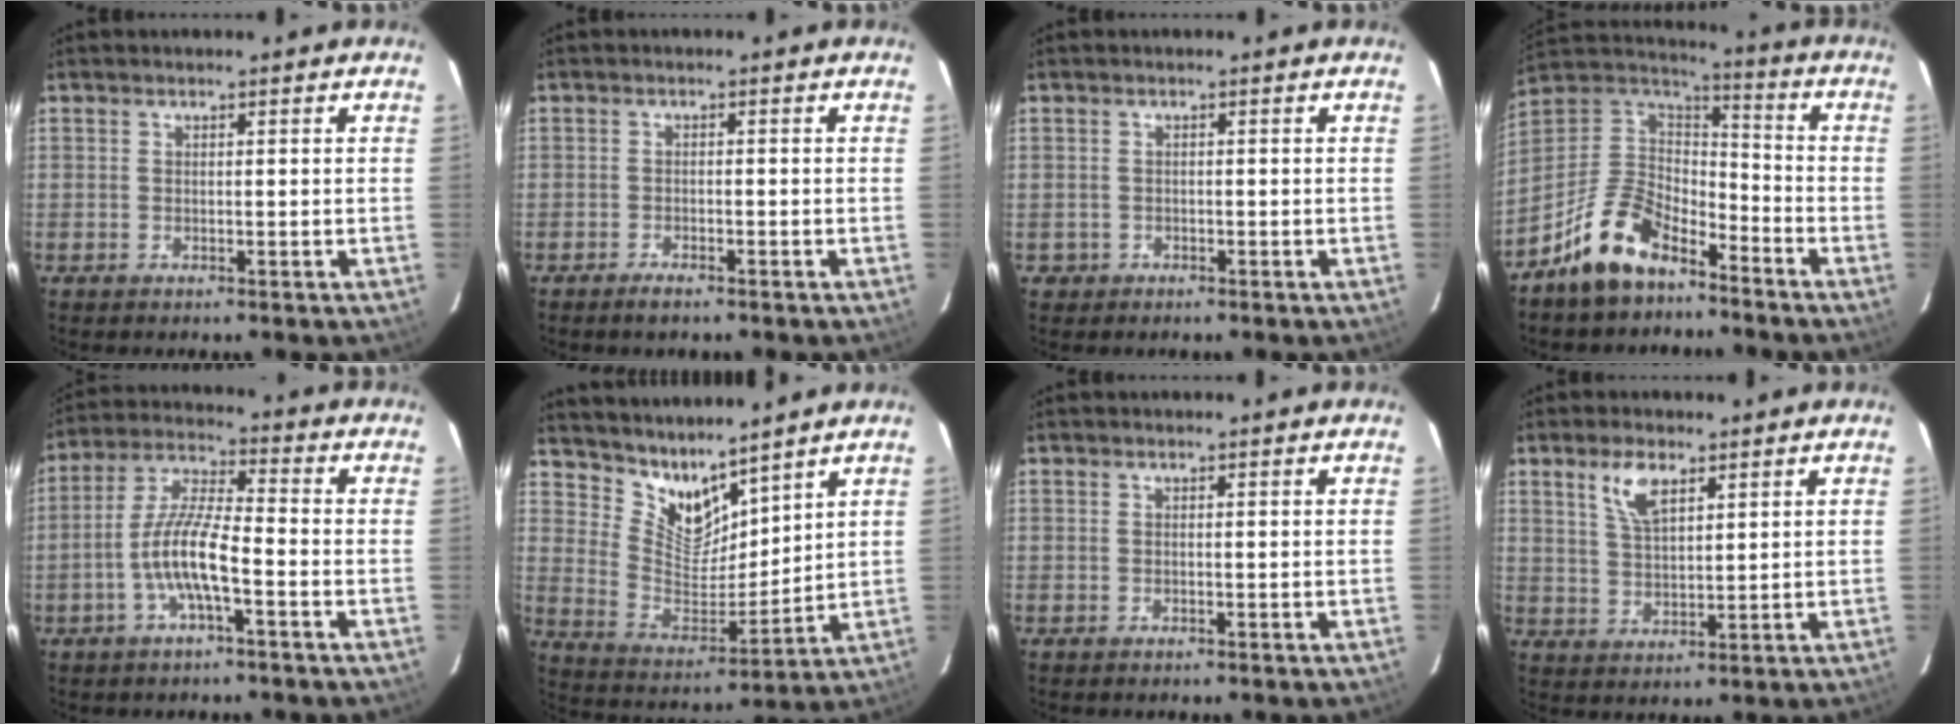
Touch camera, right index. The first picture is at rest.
{"total": 2.0, "force": [-1.6, 0.6, 1.0], "torque": [-0.028, -0.002, -0.033]}
{"total": 1.7, "force": [-0.6, 1.6, 0.0], "torque": [-0.005, 0.005, -0.005]}
{"total": 15.5, "force": [-10.6, 7.7, 8.3], "torque": [-0.194, 0.021, -0.192]}
{"total": 9.4, "force": [-3.6, 1.7, 8.5], "torque": [-0.181, 0.004, -0.069]}
{"total": 10.3, "force": [9.0, 3.6, 3.5], "torque": [-0.070, -0.012, 0.181]}
{"total": 0.0}
{"total": 6.2, "force": [3.6, 2.7, 4.4], "torque": [-0.084, 0.007, 0.073]}